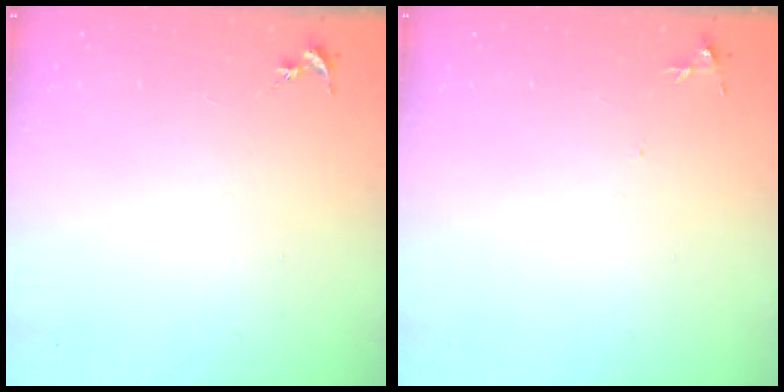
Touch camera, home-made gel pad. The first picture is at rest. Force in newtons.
{"total": 5.6, "press": 5.6, "slide": 0.6}